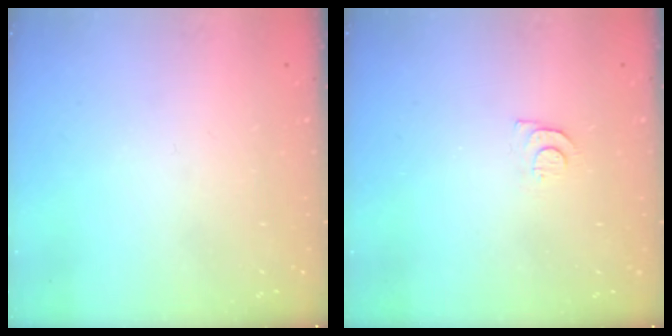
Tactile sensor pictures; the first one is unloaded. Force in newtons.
{"total": 5.2, "press": 5.2, "slide": 0.6}